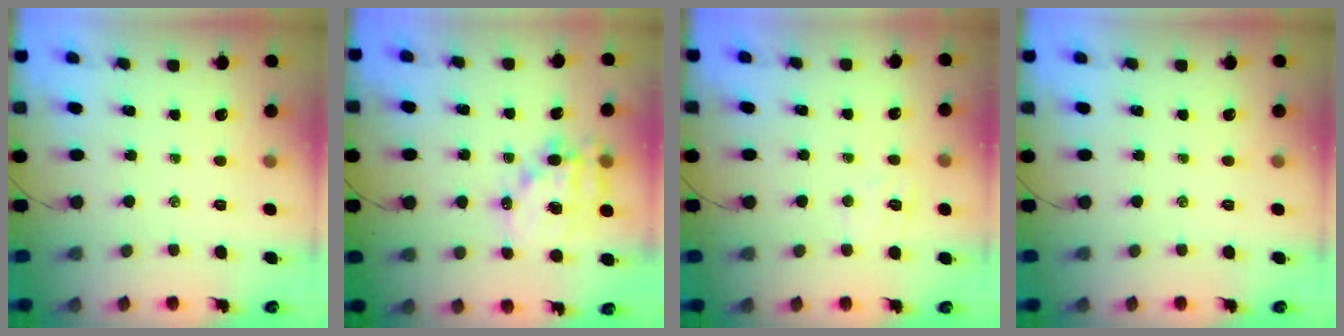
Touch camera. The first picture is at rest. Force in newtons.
{"total": 13.8, "press": 13.4, "slide": 3.1}
{"total": 4.5, "press": 4.4, "slide": 1.2}
{"total": 0.0}